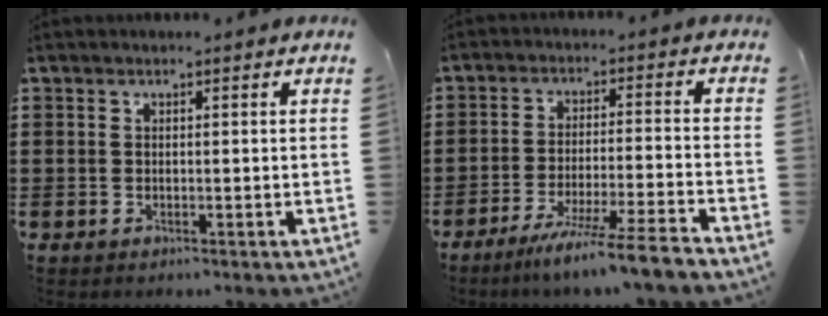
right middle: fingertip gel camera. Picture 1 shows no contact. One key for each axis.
{"total": 7.5, "fx": -6.4, "fy": -1.0, "fz": 3.7, "tx": -0.063, "ty": -0.014, "tz": -0.124}